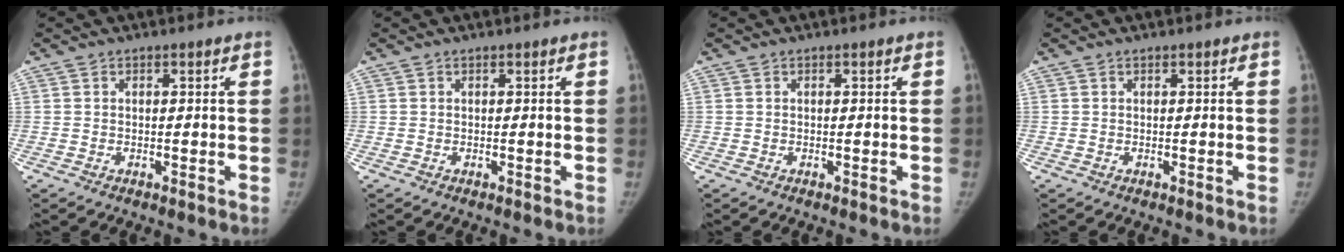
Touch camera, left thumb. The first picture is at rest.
{"total": 0.0}
{"total": 0.0}
{"total": 0.0}